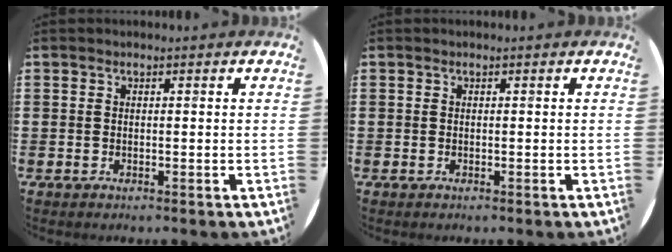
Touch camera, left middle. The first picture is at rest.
{"total": 0.0}